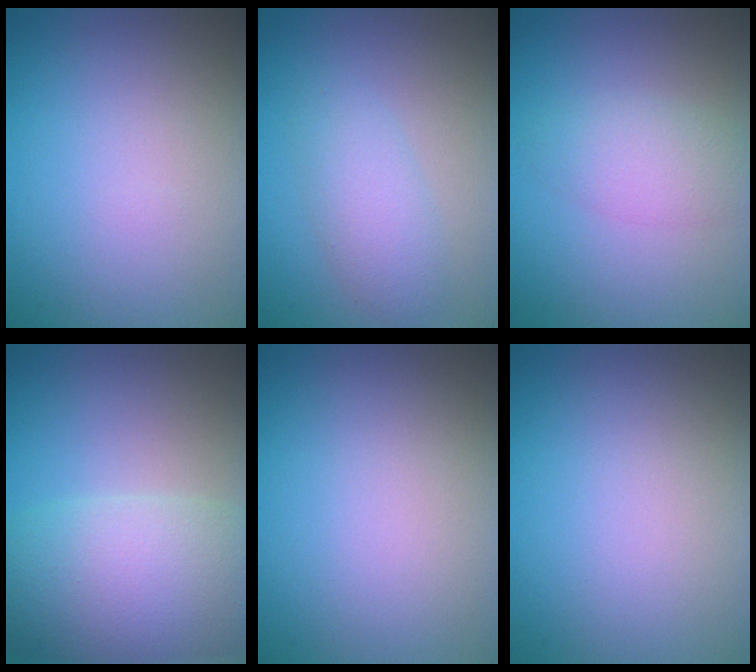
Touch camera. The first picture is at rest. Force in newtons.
{"total": 2.9, "press": 2.9, "slide": 0.1}
{"total": 2.8, "press": 2.8, "slide": 0.1}
{"total": 9.4, "press": 9.3, "slide": 0.8}
{"total": 0.0}
{"total": 0.0}